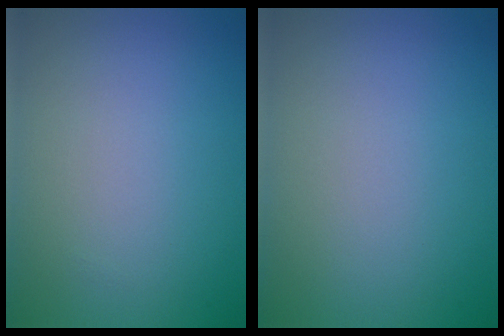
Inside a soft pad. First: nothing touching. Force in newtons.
{"total": 0.0}